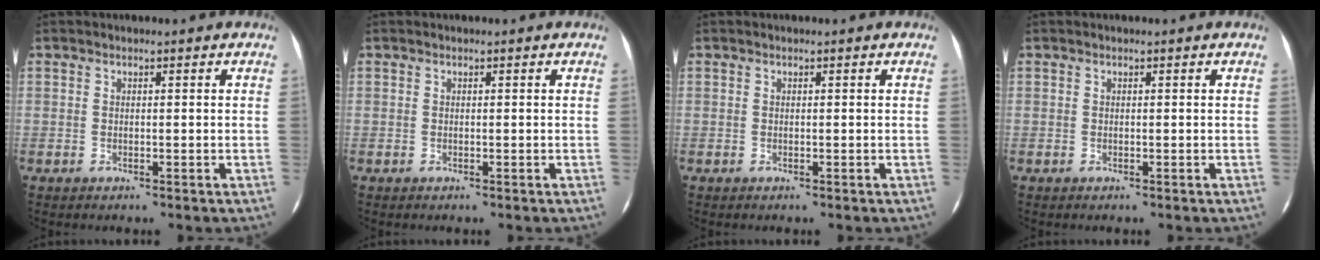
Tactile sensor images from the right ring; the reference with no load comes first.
{"total": 0.0}
{"total": 0.0}
{"total": 0.0}